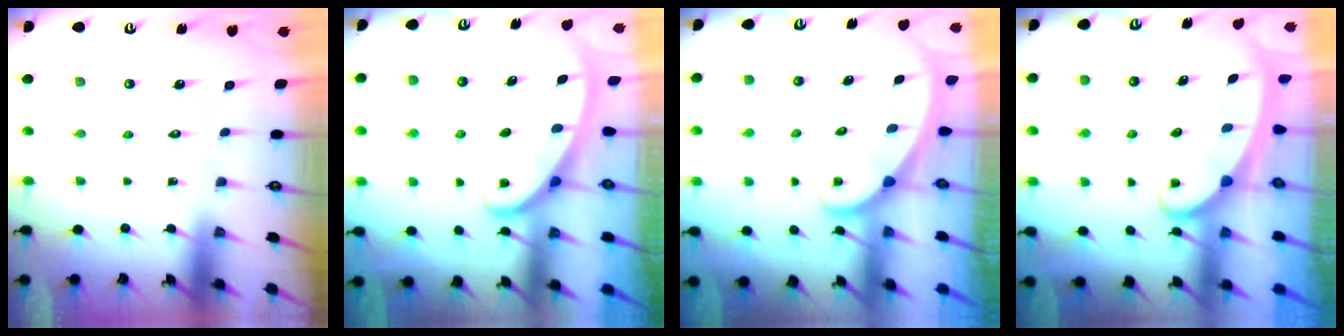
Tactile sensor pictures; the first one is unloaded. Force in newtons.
{"total": 2.8, "press": 2.8, "slide": 0.4}
{"total": 1.6, "press": 1.6, "slide": 0.0}
{"total": 2.3, "press": 2.2, "slide": 0.3}